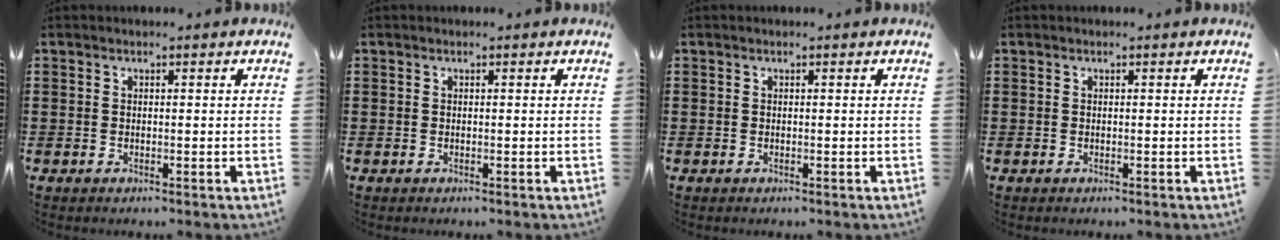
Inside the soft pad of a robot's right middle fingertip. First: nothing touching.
{"total": 0.0}
{"total": 0.0}
{"total": 0.0}